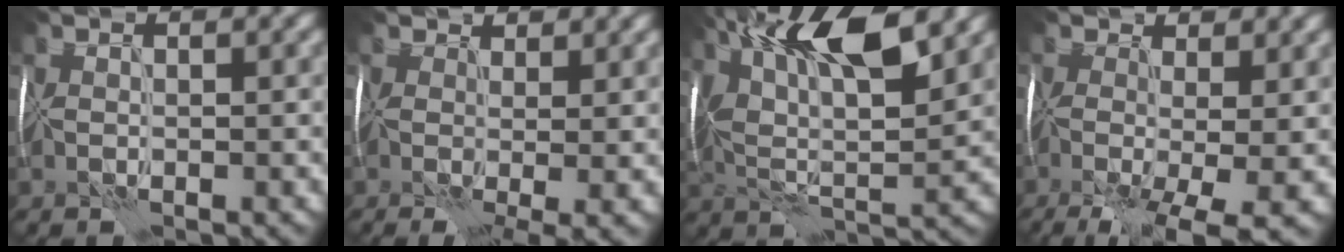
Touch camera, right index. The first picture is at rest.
{"total": 6.4, "force": [0.3, 3.4, 5.4], "torque": [-0.083, 0.007, 0.016]}
{"total": 11.5, "force": [5.6, 4.2, 9.1], "torque": [-0.170, 0.017, 0.092]}
{"total": 11.6, "force": [-3.9, 5.2, 9.6], "torque": [-0.175, -0.017, -0.027]}